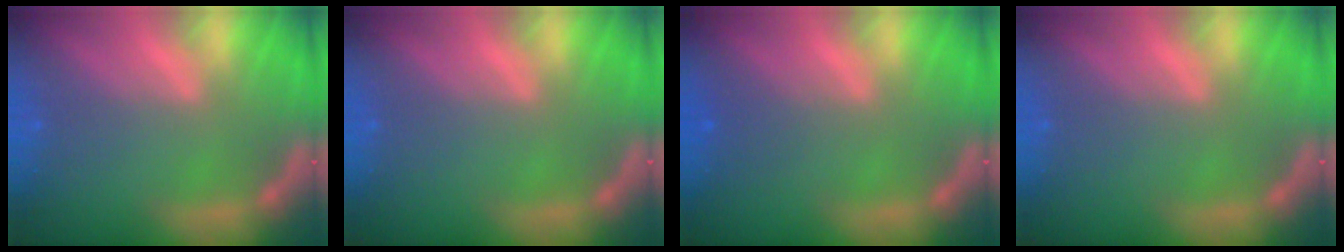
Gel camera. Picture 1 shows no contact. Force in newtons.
{"total": 0.0}
{"total": 1.5}
{"total": 0.0}